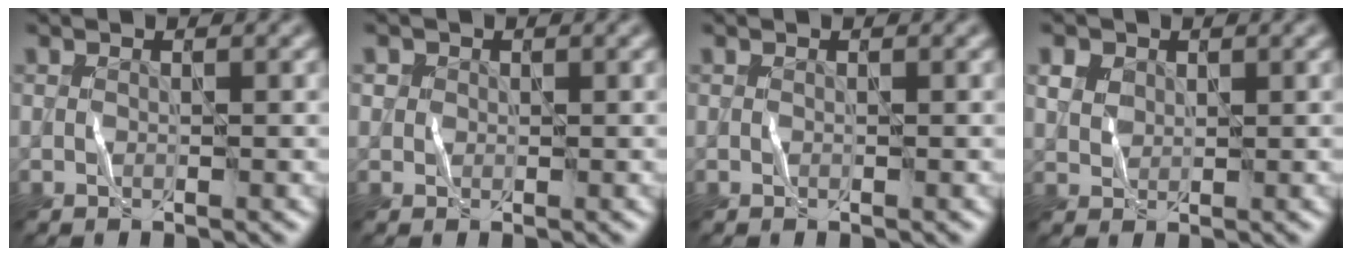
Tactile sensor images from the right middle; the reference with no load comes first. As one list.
[{"total": 0.7, "force": [0.4, 0.6, -0.1], "torque": [0.003, -0.002, 0.001]}, {"total": 0.0}, {"total": 1.8, "force": [1.3, 1.3, 0.3], "torque": [-0.014, 0.006, 0.016]}]